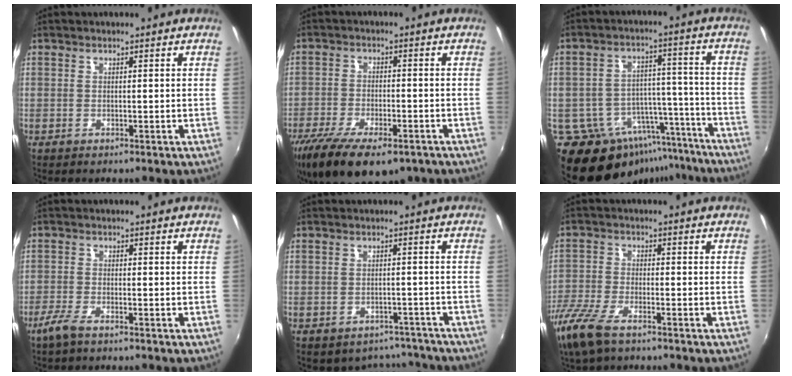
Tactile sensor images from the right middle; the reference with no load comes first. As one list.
[{"total": 18.3, "force": [-12.3, 7.5, 11.3], "torque": [-0.237, -0.054, -0.193]}, {"total": 17.2, "force": [-13.9, 8.8, 4.9], "torque": [-0.092, 0.035, -0.186]}, {"total": 3.4, "force": [-2.5, 0.7, 2.2], "torque": [-0.061, -0.007, -0.053]}, {"total": 6.8, "force": [-5.4, 4.0, 1.0], "torque": [-0.019, 0.017, -0.058]}, {"total": 10.7, "force": [-7.6, 3.5, 6.7], "torque": [-0.168, -0.036, -0.155]}]